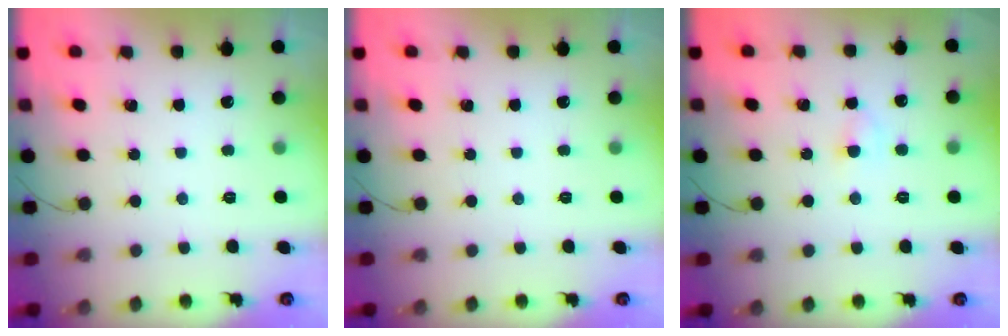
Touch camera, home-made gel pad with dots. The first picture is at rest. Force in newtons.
{"total": 0.0}
{"total": 2.7, "press": 2.6, "slide": 1.0}